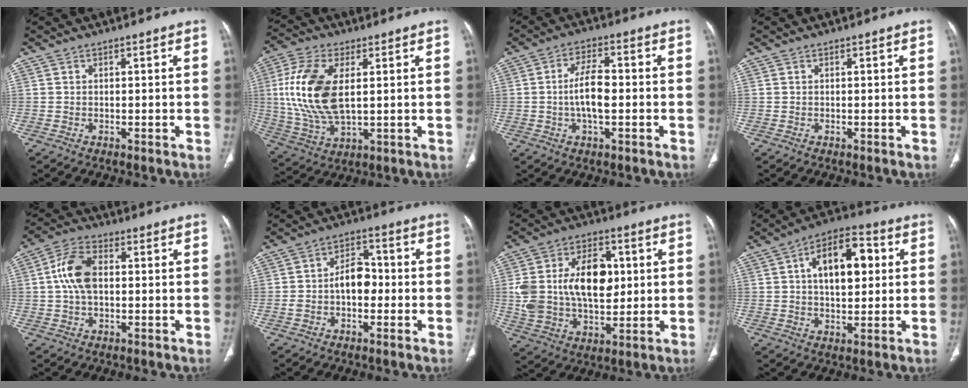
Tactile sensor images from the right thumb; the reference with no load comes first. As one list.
[{"total": 15.9, "force": [2.4, 8.1, 13.5], "torque": [-0.285, -0.007, 0.050]}, {"total": 7.4, "force": [-0.9, 3.1, 6.6], "torque": [-0.121, 0.012, -0.022]}, {"total": 0.0}, {"total": 8.5, "force": [0.5, 5.1, 6.7], "torque": [-0.131, 0.020, 0.004]}, {"total": 7.3, "force": [-1.0, 4.8, 5.4], "torque": [-0.076, 0.030, -0.023]}, {"total": 18.0, "force": [2.5, 11.3, 13.8], "torque": [-0.216, 0.007, 0.051]}, {"total": 13.5, "force": [2.9, 7.2, 11.0], "torque": [-0.145, 0.014, 0.040]}]